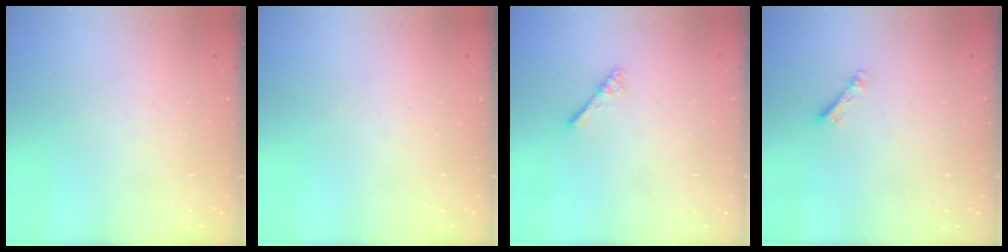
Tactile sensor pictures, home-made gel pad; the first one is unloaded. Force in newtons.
{"total": 0.0}
{"total": 2.4, "press": 2.4, "slide": 0.4}
{"total": 3.4, "press": 3.3, "slide": 0.2}